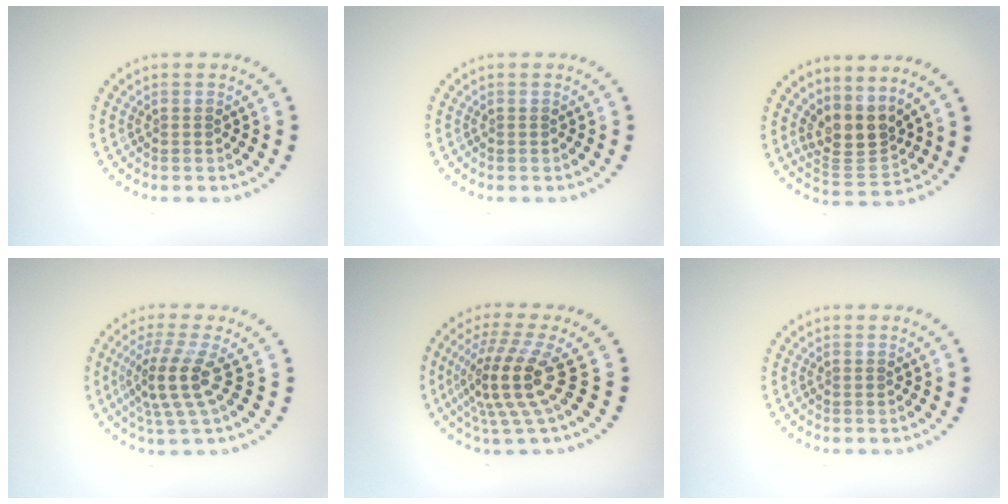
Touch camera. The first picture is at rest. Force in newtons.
{"total": 0.0}
{"total": 3.5, "press": 2.7, "slide": 2.2}
{"total": 3.8, "press": 3.0, "slide": 2.3}
{"total": 5.1, "press": 3.6, "slide": 3.6}
{"total": 0.0}